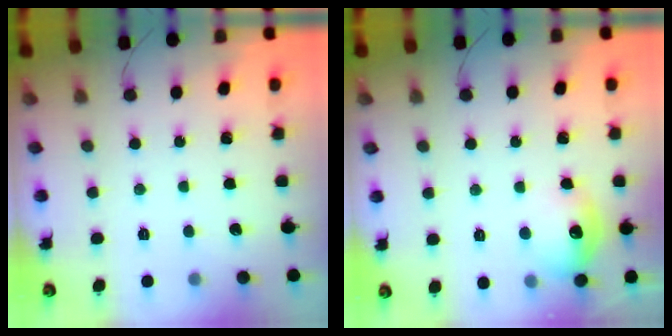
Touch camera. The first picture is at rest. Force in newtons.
{"total": 11.8, "press": 11.7, "slide": 0.7}